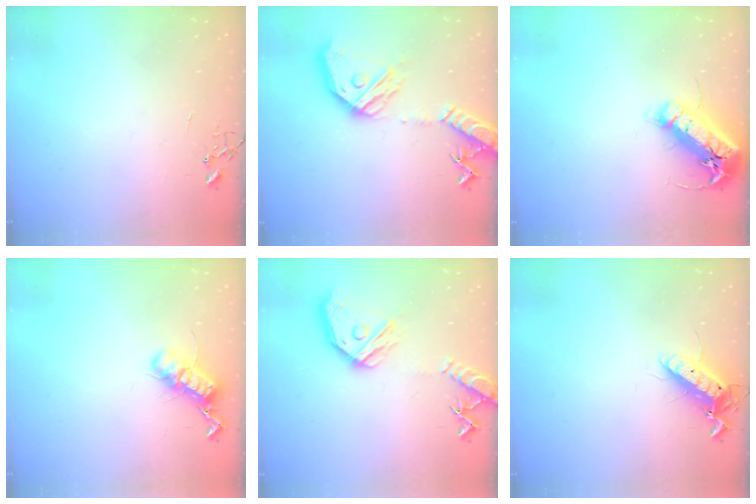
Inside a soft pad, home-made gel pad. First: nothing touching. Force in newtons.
{"total": 21.3, "press": 21.1, "slide": 3.1}
{"total": 18.8, "press": 18.4, "slide": 3.8}
{"total": 12.2, "press": 12.2, "slide": 0.9}
{"total": 17.1, "press": 16.9, "slide": 2.2}
{"total": 12.2, "press": 12.1, "slide": 1.7}